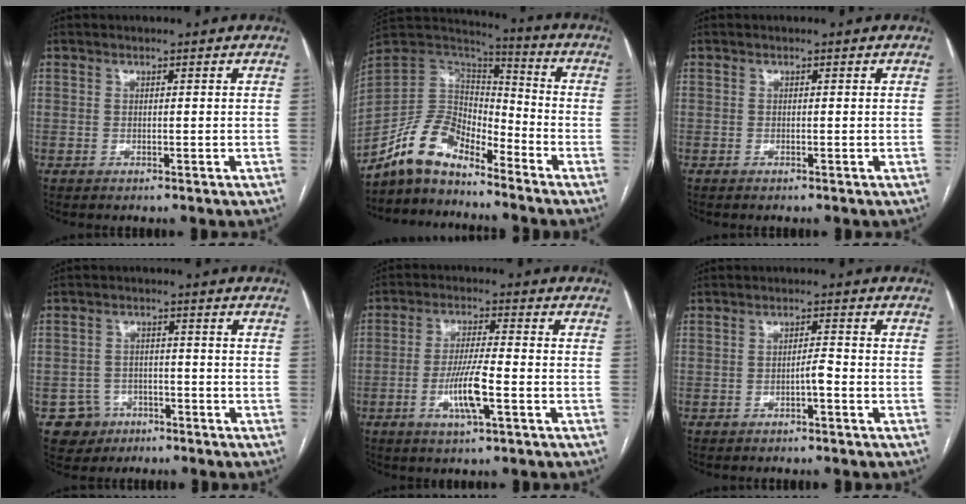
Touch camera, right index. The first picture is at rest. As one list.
[{"total": 11.0, "force": [-8.9, 4.5, 4.6], "torque": [-0.096, 0.039, -0.171]}, {"total": 0.0}, {"total": 4.9, "force": [-2.5, 4.2, 0.1], "torque": [0.005, 0.012, -0.037]}, {"total": 7.4, "force": [-2.5, 0.5, 6.9], "torque": [-0.133, -0.006, -0.046]}, {"total": 1.9, "force": [-1.0, 0.2, 1.6], "torque": [-0.024, 0.002, -0.018]}]